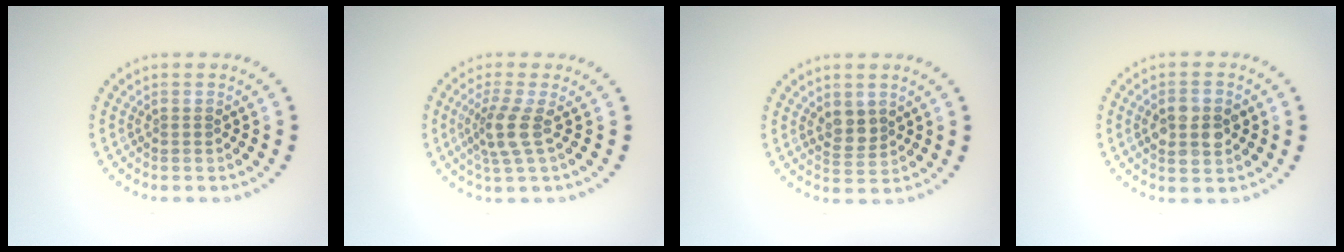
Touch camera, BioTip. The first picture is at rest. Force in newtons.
{"total": 2.9, "press": 2.2, "slide": 1.8}
{"total": 2.2, "press": 2.0, "slide": 0.9}
{"total": 4.4, "press": 4.4, "slide": 0.1}